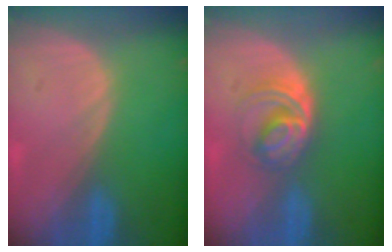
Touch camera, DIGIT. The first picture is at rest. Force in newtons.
{"total": 6.1, "press": 5.3, "slide": 3.1}